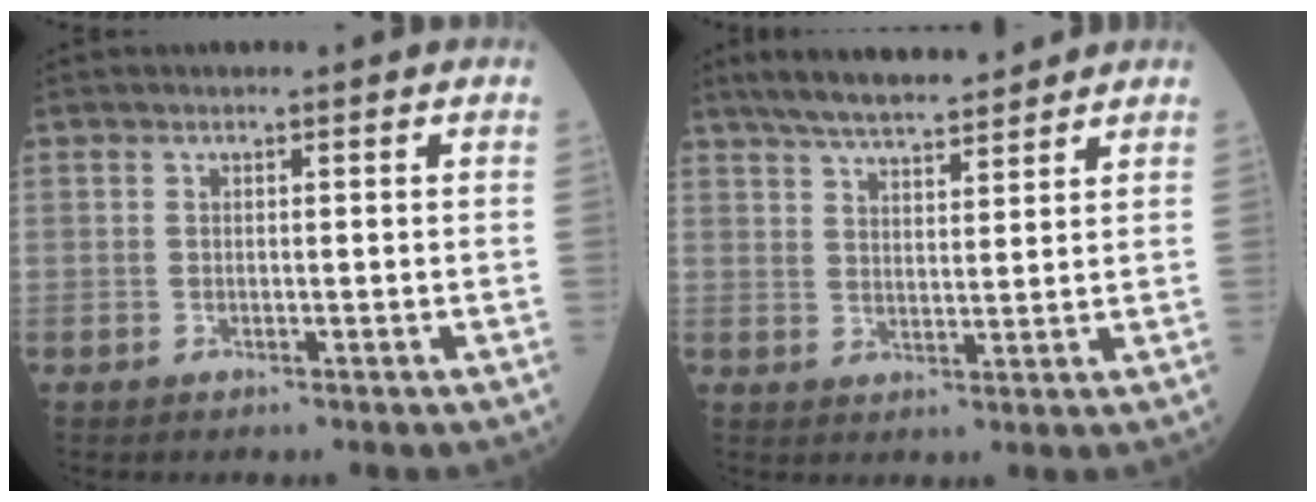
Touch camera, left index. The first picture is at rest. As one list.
[{"total": 9.9, "force": [8.6, 1.6, 4.5], "torque": [-0.076, 0.019, 0.142]}]